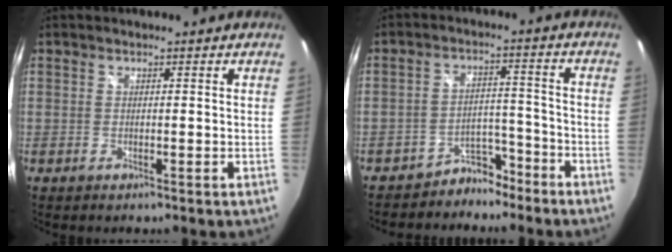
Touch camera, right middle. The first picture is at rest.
{"total": 6.3, "force": [-5.3, 3.2, 0.8], "torque": [-0.017, 0.026, -0.078]}